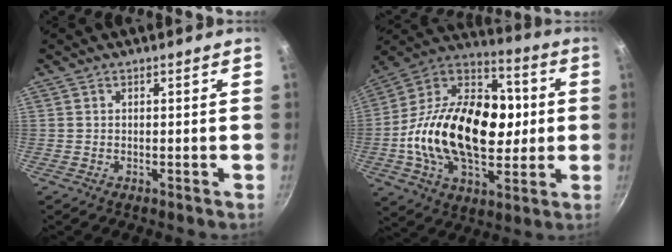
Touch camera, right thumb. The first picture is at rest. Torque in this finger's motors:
{"motor_torque": [0.76, 4.24, 1.90, -0.87, 0.26]}